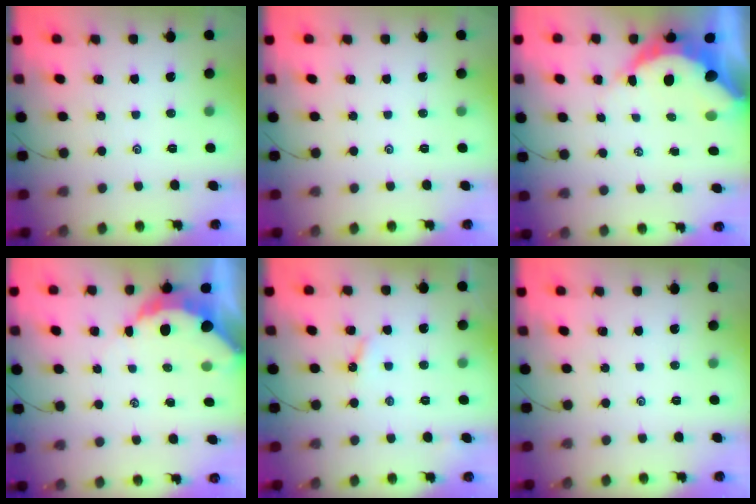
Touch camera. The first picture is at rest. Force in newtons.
{"total": 0.0}
{"total": 13.9, "press": 13.8, "slide": 1.6}
{"total": 6.0, "press": 5.9, "slide": 0.8}
{"total": 3.5, "press": 3.5, "slide": 0.3}
{"total": 0.0}